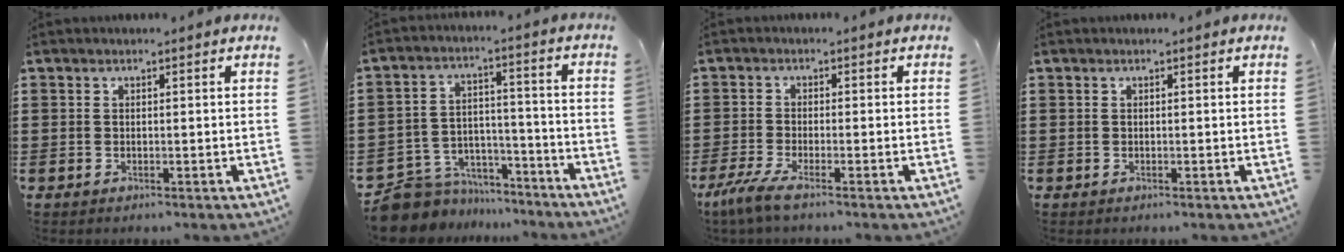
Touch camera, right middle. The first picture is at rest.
{"total": 7.2, "force": [-6.9, 2.3, 0.0], "torque": [-0.018, 0.005, -0.141]}
{"total": 3.7, "force": [-2.7, 0.3, 2.5], "torque": [-0.064, -0.011, -0.056]}
{"total": 0.0}